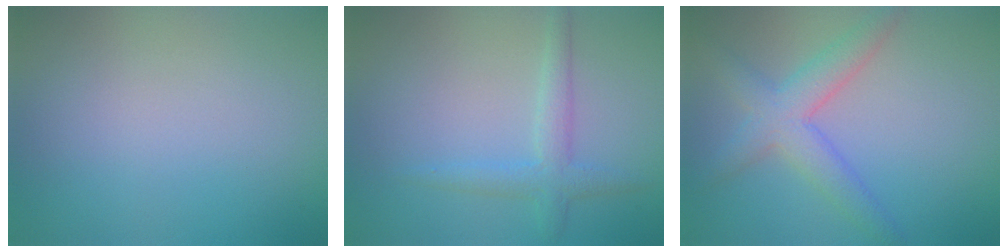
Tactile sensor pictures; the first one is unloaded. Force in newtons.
{"total": 2.5, "press": 2.5, "slide": 0.1}
{"total": 4.0, "press": 4.0, "slide": 0.2}